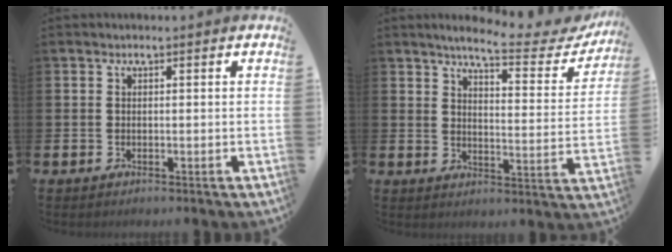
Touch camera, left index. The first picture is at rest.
{"total": 6.5, "force": [5.9, 0.6, 2.6], "torque": [-0.062, -0.037, 0.096]}